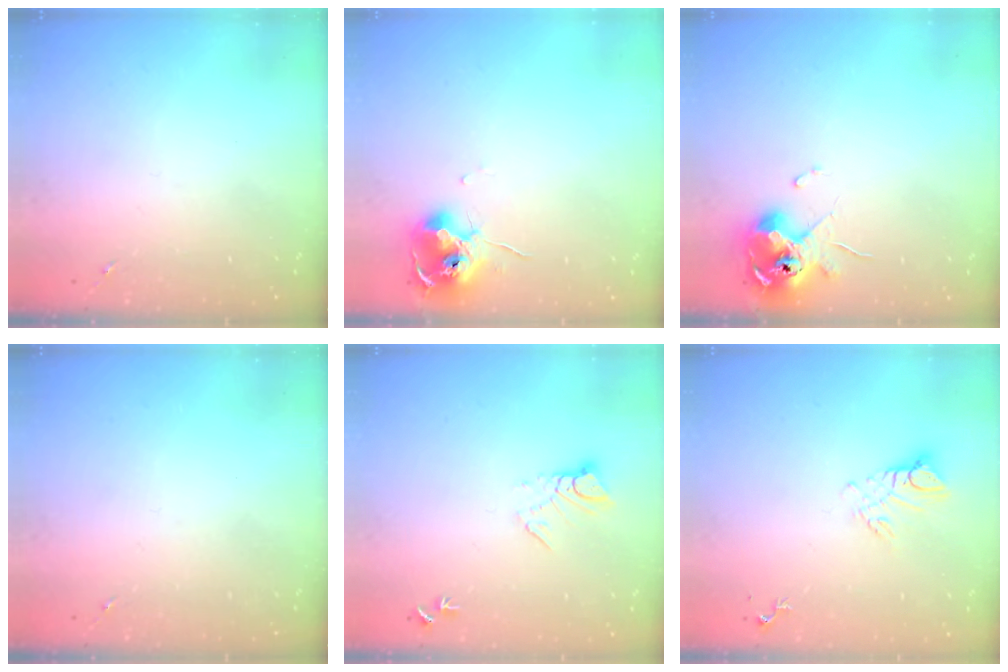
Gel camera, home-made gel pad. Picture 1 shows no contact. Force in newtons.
{"total": 10.4, "press": 10.3, "slide": 0.7}
{"total": 10.4, "press": 10.3, "slide": 1.4}
{"total": 0.0}
{"total": 5.9, "press": 5.9, "slide": 0.5}
{"total": 7.6, "press": 7.6, "slide": 0.7}